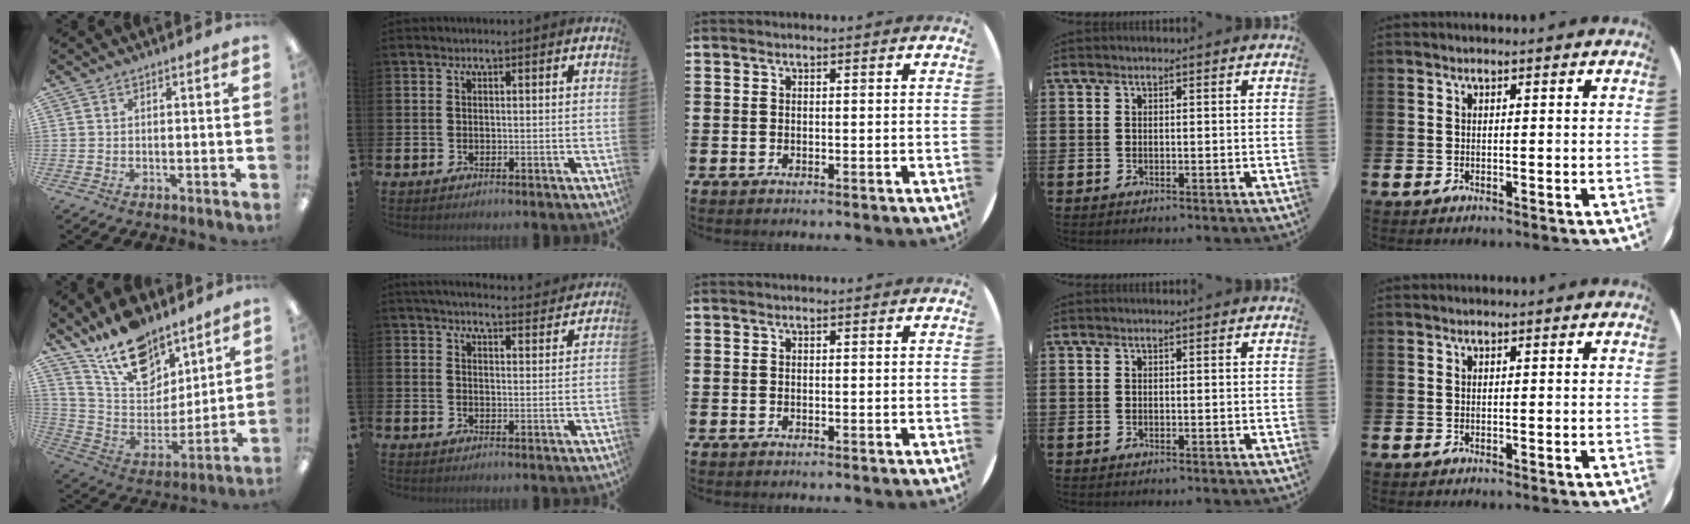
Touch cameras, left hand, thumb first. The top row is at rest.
{"thumb": {"total": 16.9, "force": [13.2, 8.3, 6.4], "torque": [-0.124, -0.085, 0.245]}, "index": {"total": 4.5, "force": [4.4, 0.3, 0.6], "torque": [-0.019, -0.026, 0.079]}}